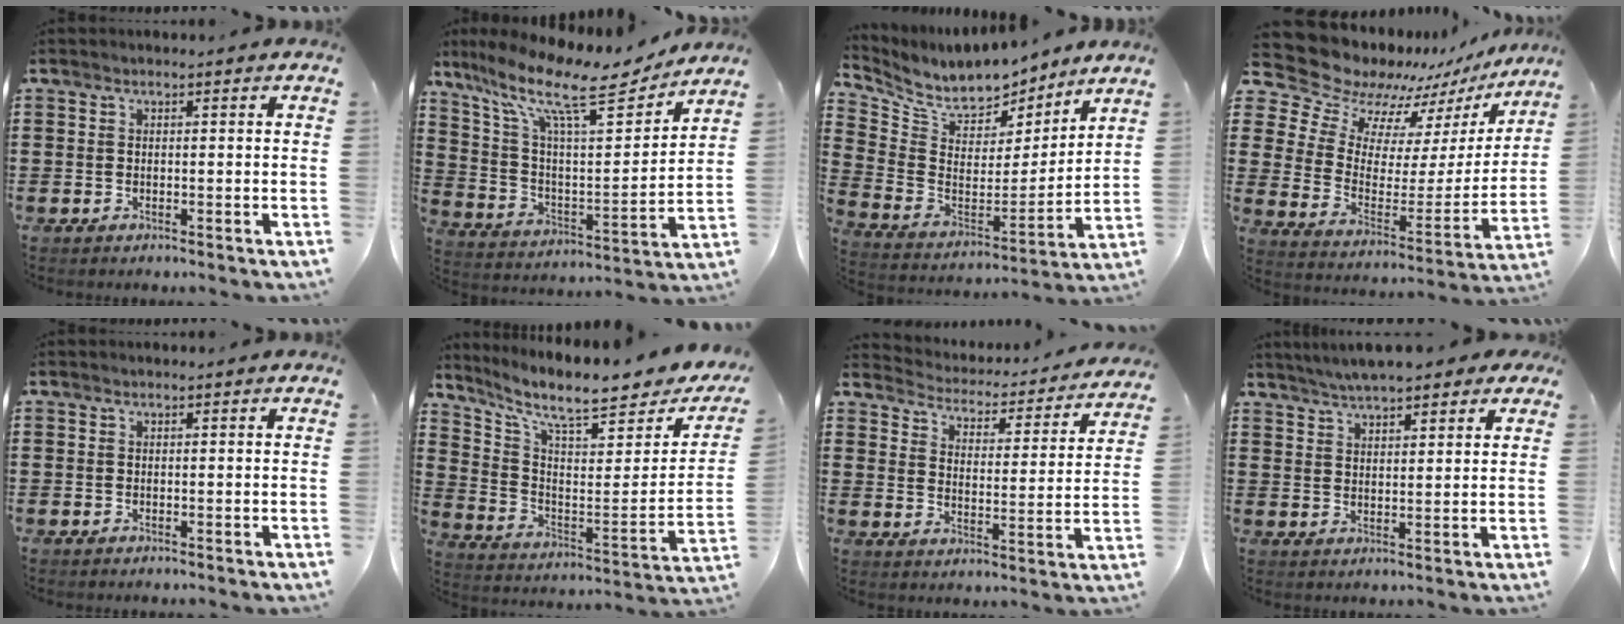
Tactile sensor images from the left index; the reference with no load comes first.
{"total": 14.1, "force": [10.1, 3.6, 9.2], "torque": [-0.205, -0.050, 0.167]}
{"total": 9.1, "force": [8.3, 2.8, 2.5], "torque": [-0.095, -0.055, 0.147]}
{"total": 10.5, "force": [9.5, 4.0, 1.6], "torque": [-0.086, -0.072, 0.169]}
{"total": 0.0}
{"total": 8.5, "force": [7.0, 0.9, 4.7], "torque": [-0.107, -0.061, 0.112]}
{"total": 3.1, "force": [3.0, 0.4, -0.1], "torque": [-0.022, -0.031, 0.043]}
{"total": 4.7, "force": [4.4, 0.8, 1.6], "torque": [-0.046, -0.009, 0.079]}